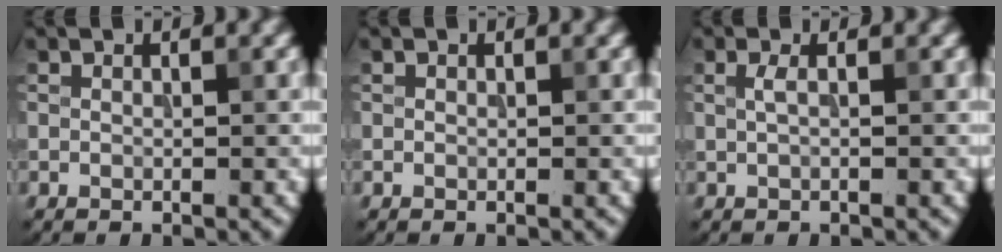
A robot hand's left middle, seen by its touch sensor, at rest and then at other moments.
{"total": 0.0}
{"total": 1.0, "force": [0.2, 0.2, 0.9], "torque": [-0.021, 0.002, 0.003]}